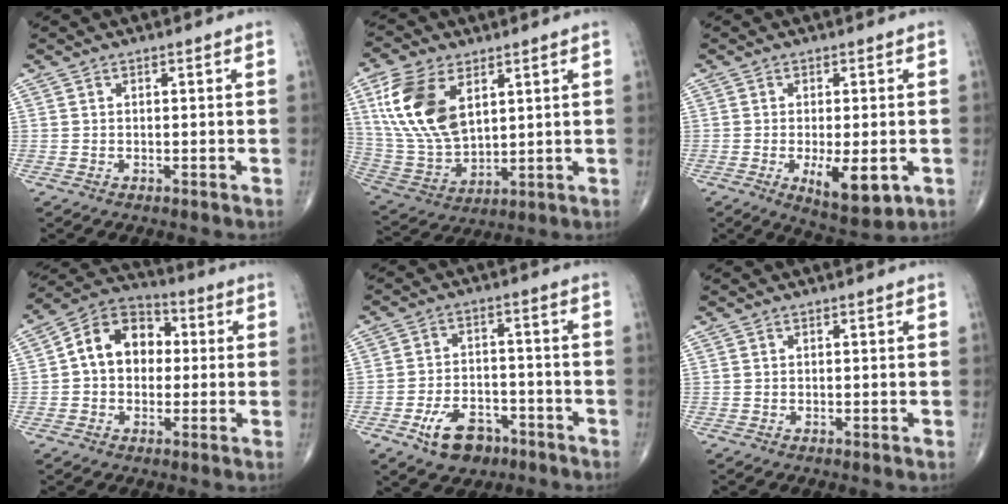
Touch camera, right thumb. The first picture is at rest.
{"total": 16.5, "force": [6.0, 9.5, 12.0], "torque": [-0.234, -0.021, 0.128]}
{"total": 8.7, "force": [-2.3, 3.1, 7.7], "torque": [-0.111, -0.020, -0.029]}
{"total": 12.1, "force": [1.0, 9.1, 7.9], "torque": [-0.103, 0.030, 0.005]}
{"total": 8.9, "force": [-5.0, 5.5, 4.9], "torque": [-0.064, 0.031, -0.079]}
{"total": 0.0}